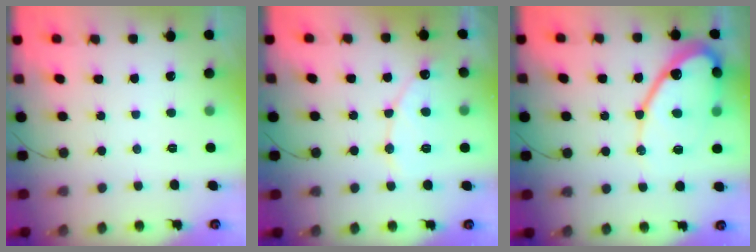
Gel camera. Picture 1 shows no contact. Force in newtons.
{"total": 9.5, "press": 9.5, "slide": 0.7}
{"total": 15.5, "press": 15.4, "slide": 1.5}